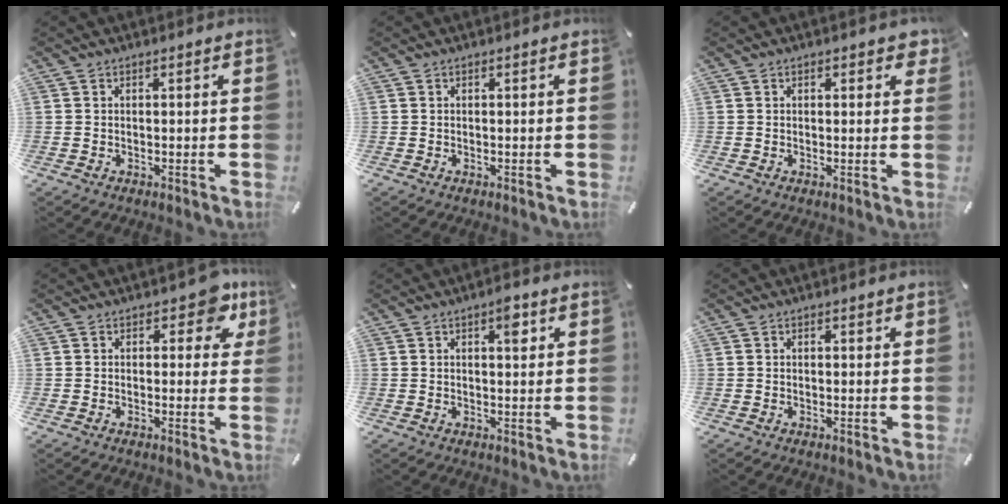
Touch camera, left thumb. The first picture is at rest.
{"total": 0.0}
{"total": 1.7, "force": [0.8, 0.9, 1.1], "torque": [-0.008, -0.001, 0.009]}
{"total": 7.1, "force": [3.6, 4.1, 4.6], "torque": [-0.036, -0.018, 0.055]}
{"total": 3.7, "force": [1.7, 1.6, 2.9], "torque": [-0.031, -0.007, 0.020]}
{"total": 0.6, "force": [0.3, 0.5, 0.2], "torque": [0.005, 0.000, 0.003]}